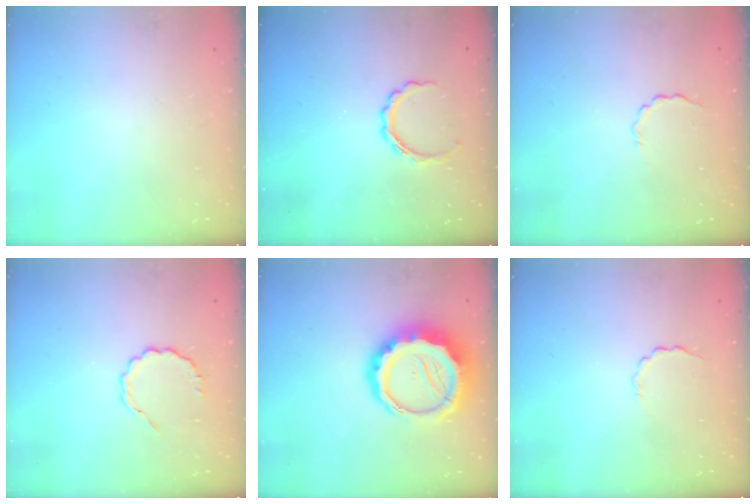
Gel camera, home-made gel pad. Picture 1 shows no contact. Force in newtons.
{"total": 5.5, "press": 5.4, "slide": 0.9}
{"total": 2.6, "press": 2.5, "slide": 0.8}
{"total": 5.1, "press": 4.8, "slide": 1.6}
{"total": 14.7, "press": 14.4, "slide": 3.1}
{"total": 2.6, "press": 2.5, "slide": 0.8}